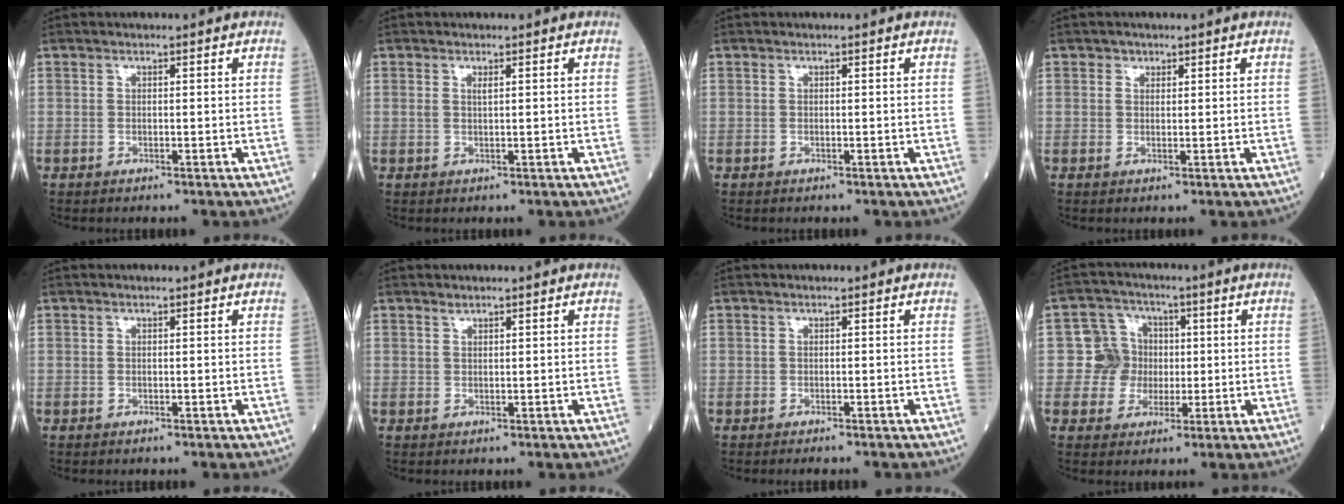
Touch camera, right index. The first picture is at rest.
{"total": 0.7, "force": [0.3, 0.1, 0.6], "torque": [-0.017, 0.000, 0.006]}
{"total": 0.0}
{"total": 0.7, "force": [0.6, 0.3, 0.1], "torque": [0.003, -0.004, 0.005]}
{"total": 0.0}
{"total": 0.7, "force": [0.6, -0.4, 0.1], "torque": [-0.005, -0.003, 0.010]}
{"total": 1.7, "force": [-1.6, 0.1, 0.7], "torque": [-0.008, -0.003, -0.021]}
{"total": 6.3, "force": [0.0, 6.3, 0.5], "torque": [0.002, 0.023, 0.000]}